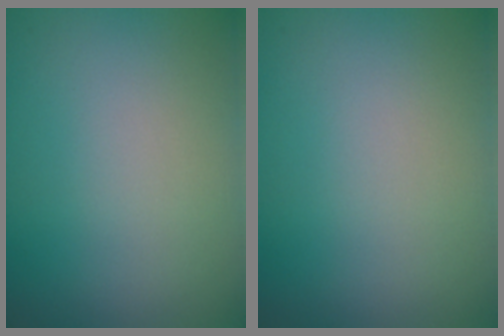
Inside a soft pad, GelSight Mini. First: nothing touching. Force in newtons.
{"total": 0.0}